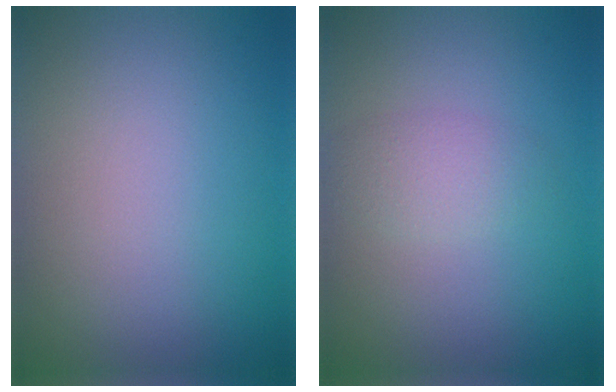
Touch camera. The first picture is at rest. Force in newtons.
{"total": 2.0, "press": 2.0, "slide": 0.0}